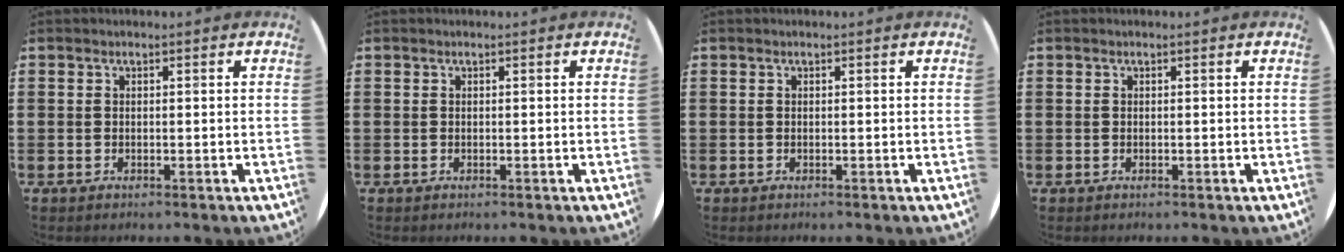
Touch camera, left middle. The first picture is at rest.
{"total": 0.0}
{"total": 0.0}
{"total": 0.0}